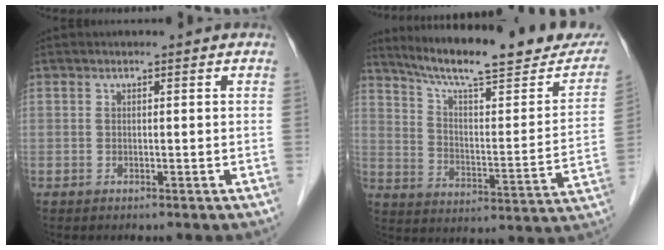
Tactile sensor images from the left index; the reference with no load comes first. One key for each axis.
{"total": 23.9, "fx": 20.5, "fy": 3.6, "fz": 11.9, "tx": -0.178, "ty": -0.026, "tz": 0.280}